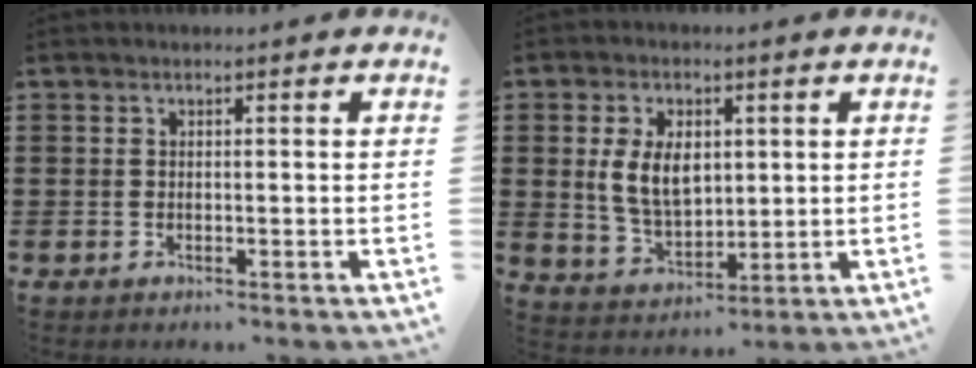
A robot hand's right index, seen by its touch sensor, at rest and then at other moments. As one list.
[{"total": 7.5, "force": [1.1, 4.7, 5.7], "torque": [-0.125, 0.007, 0.016]}]